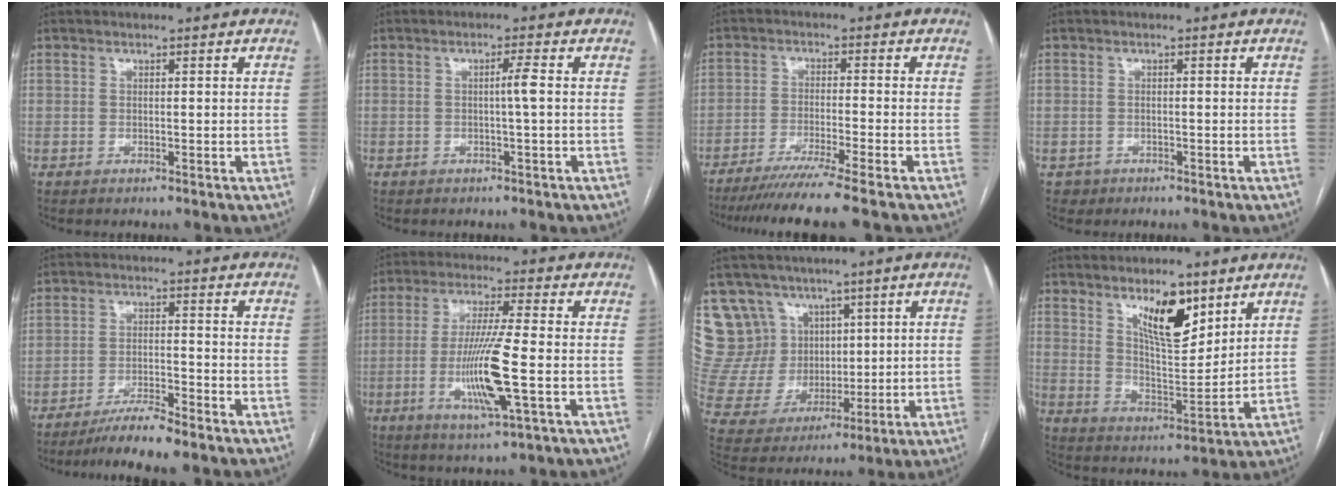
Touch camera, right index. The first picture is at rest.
{"total": 2.0, "force": [0.0, -0.5, 2.0], "torque": [-0.033, 0.000, 0.000]}
{"total": 9.9, "force": [-8.1, -1.9, 5.3], "torque": [-0.062, -0.032, -0.129]}
{"total": 1.7, "force": [-0.8, 1.4, -0.2], "torque": [0.003, 0.006, -0.013]}
{"total": 5.6, "force": [-5.0, -0.6, 2.6], "torque": [-0.042, -0.020, -0.092]}
{"total": 11.1, "force": [-2.5, -0.1, 10.8], "torque": [-0.213, -0.015, -0.049]}
{"total": 14.2, "force": [8.8, 10.9, 2.8], "torque": [-0.076, 0.054, 0.192]}
{"total": 10.1, "force": [6.2, 3.2, 7.4], "torque": [-0.127, -0.006, 0.115]}